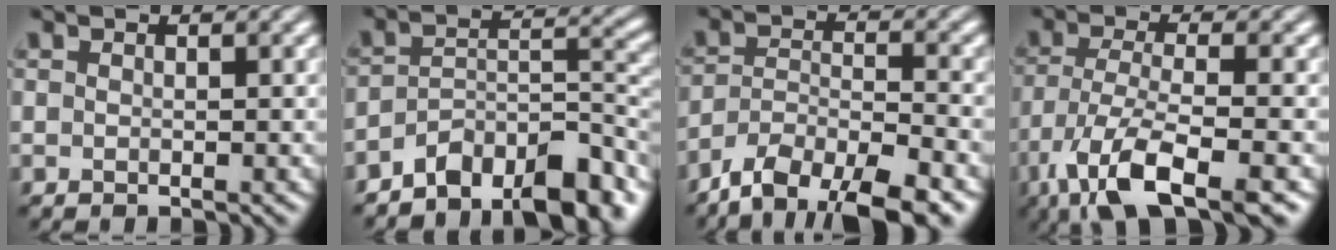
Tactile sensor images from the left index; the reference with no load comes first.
{"total": 9.3, "force": [-6.8, 4.0, 5.0], "torque": [-0.065, -0.003, -0.119]}
{"total": 9.1, "force": [-7.1, 3.0, 5.0], "torque": [-0.076, -0.010, -0.121]}
{"total": 9.0, "force": [-5.1, 2.7, 6.9], "torque": [-0.140, -0.012, -0.098]}